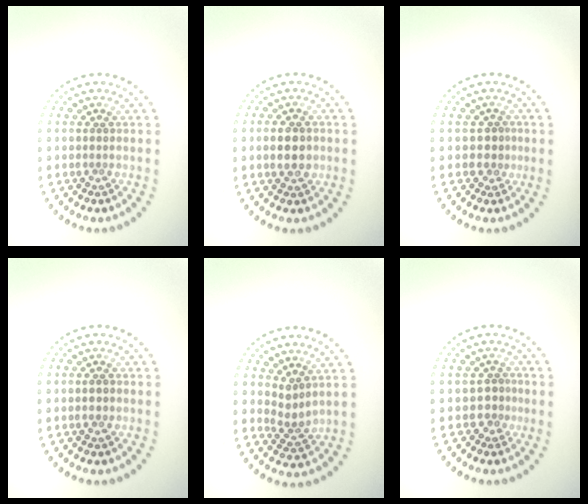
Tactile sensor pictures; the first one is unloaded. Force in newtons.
{"total": 2.8, "press": 2.8, "slide": 0.0}
{"total": 1.2, "press": 1.0, "slide": 0.6}
{"total": 1.0, "press": 1.0, "slide": 0.2}
{"total": 1.9, "press": 1.4, "slide": 1.3}
{"total": 1.6, "press": 1.2, "slide": 1.0}